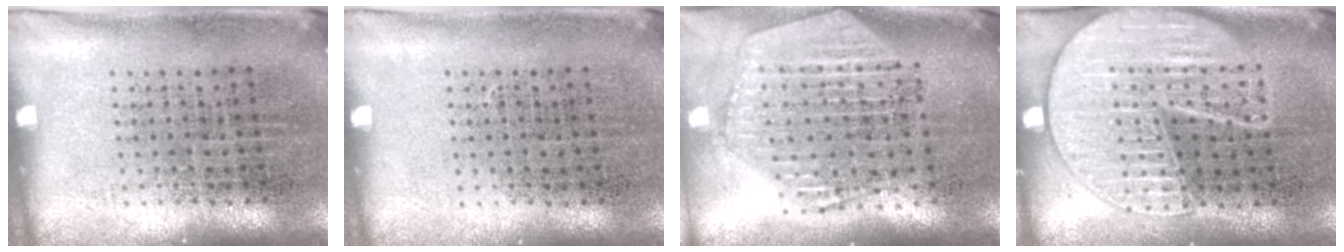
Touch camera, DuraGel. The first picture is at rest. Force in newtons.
{"total": 0.0}
{"total": 2.5, "press": 2.1, "slide": 1.3}
{"total": 2.3, "press": 2.3, "slide": 0.3}